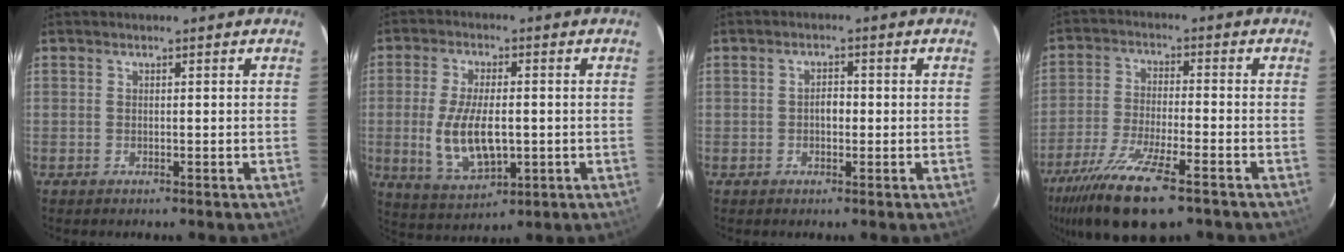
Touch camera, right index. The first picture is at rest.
{"total": 11.9, "force": [-1.4, 5.5, 10.5], "torque": [-0.210, -0.014, -0.015]}
{"total": 2.1, "force": [-0.3, 1.4, 1.5], "torque": [-0.025, 0.008, -0.006]}
{"total": 16.2, "force": [-11.2, 3.7, 11.2], "torque": [-0.234, -0.052, -0.204]}